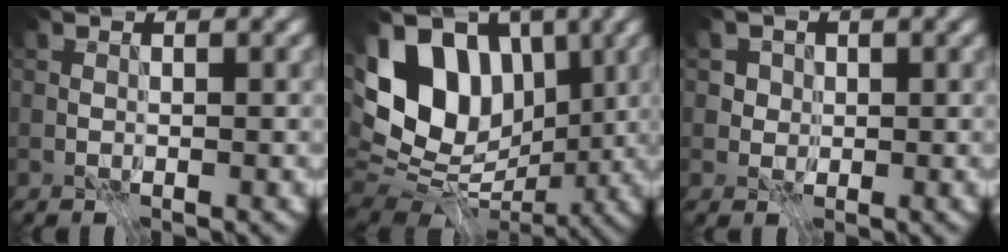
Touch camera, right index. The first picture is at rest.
{"total": 11.3, "force": [2.4, 8.2, 7.4], "torque": [-0.117, 0.005, 0.032]}
{"total": 2.6, "force": [0.9, 2.2, 0.8], "torque": [-0.007, 0.001, 0.015]}